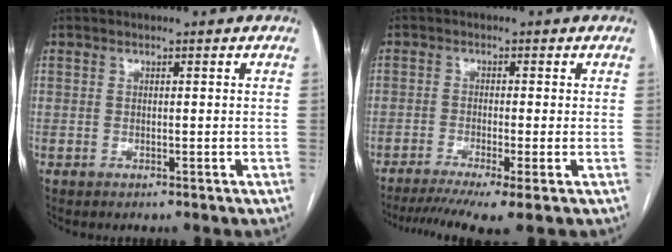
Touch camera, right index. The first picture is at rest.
{"total": 8.5, "force": [-5.8, 0.3, 6.3], "torque": [-0.102, -0.013, -0.094]}